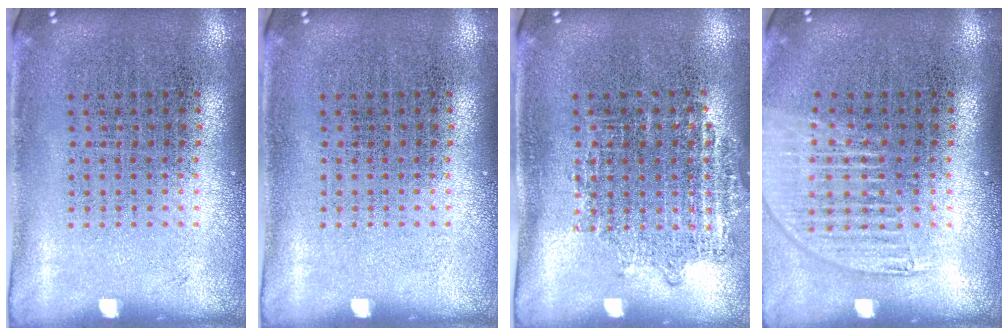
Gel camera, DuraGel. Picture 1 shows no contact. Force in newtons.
{"total": 0.0}
{"total": 0.9, "press": 0.9, "slide": 0.2}
{"total": 1.5, "press": 1.3, "slide": 0.7}